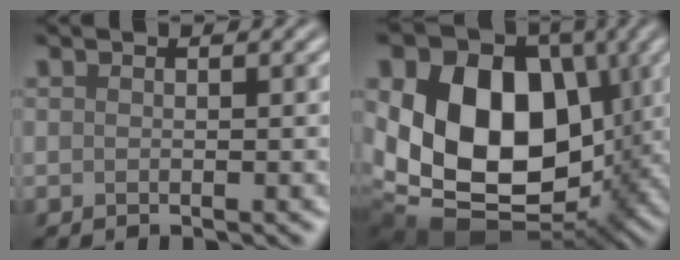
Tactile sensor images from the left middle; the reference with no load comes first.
{"total": 18.1, "force": [1.0, 13.0, 12.6], "torque": [-0.205, 0.002, 0.023]}